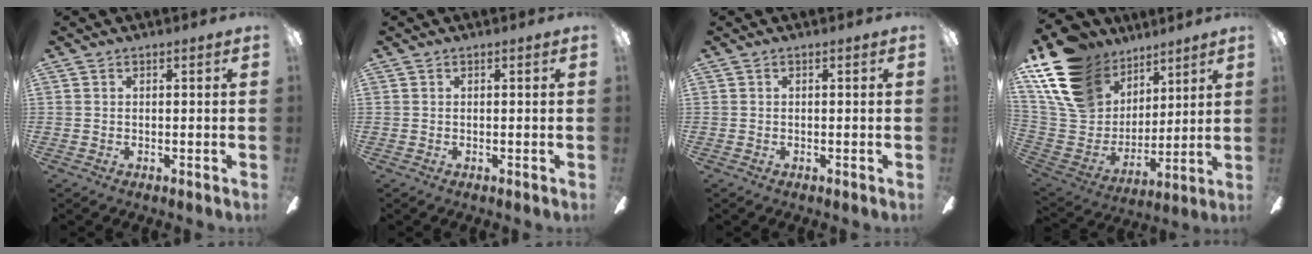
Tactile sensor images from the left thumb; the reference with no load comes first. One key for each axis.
{"total": 0.0}
{"total": 0.0}
{"total": 21.4, "fx": 12.2, "fy": 14.4, "fz": 10.1, "tx": -0.233, "ty": -0.056, "tz": 0.238}